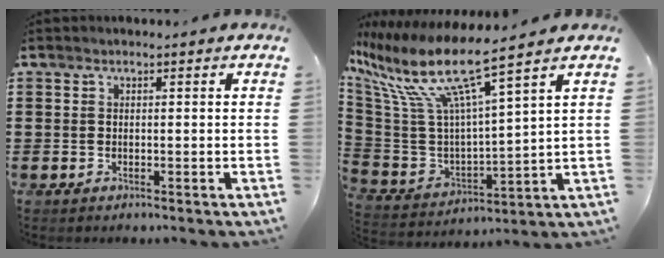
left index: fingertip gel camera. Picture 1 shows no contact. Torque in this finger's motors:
{"motor_torque": [2.14, 0.00, 0.84, 0.21]}